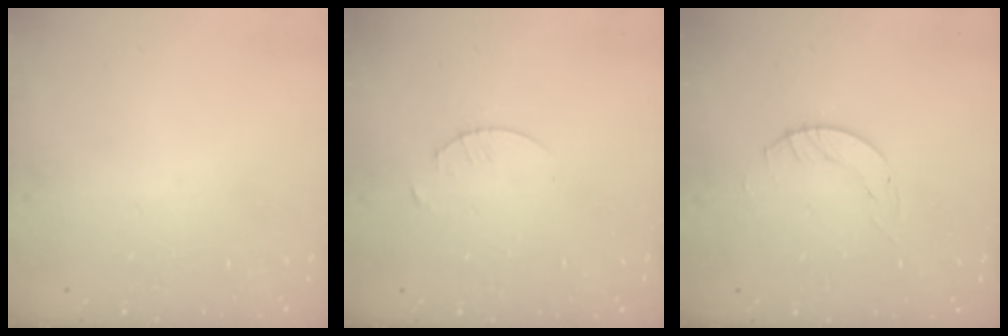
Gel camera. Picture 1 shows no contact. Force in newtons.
{"total": 1.7, "press": 1.6, "slide": 0.2}
{"total": 2.9, "press": 2.9, "slide": 0.4}